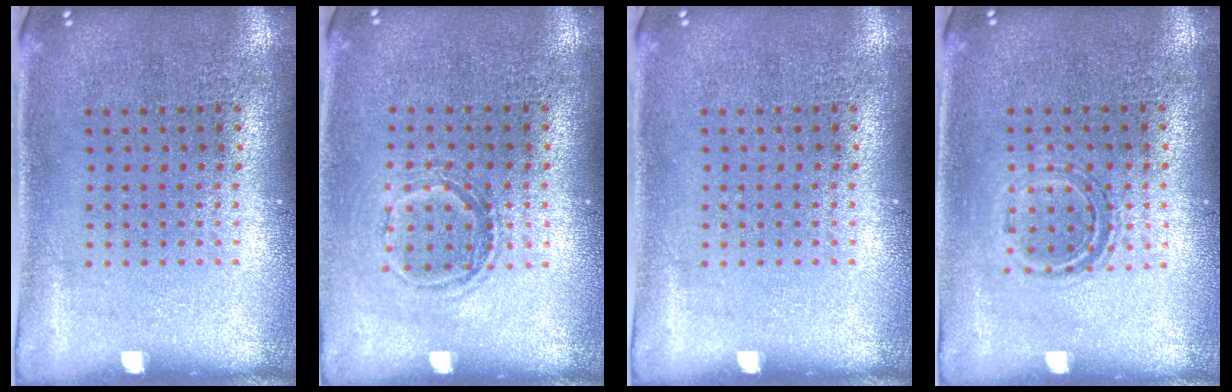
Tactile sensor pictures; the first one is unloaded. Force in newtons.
{"total": 1.1, "press": 1.0, "slide": 0.6}
{"total": 0.0}
{"total": 1.1, "press": 0.9, "slide": 0.6}